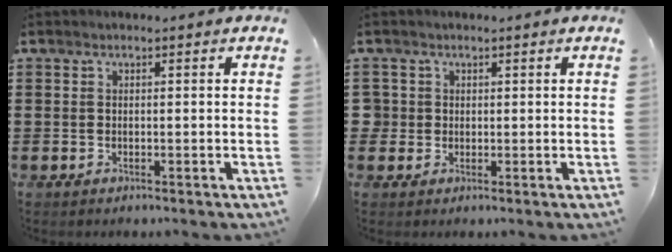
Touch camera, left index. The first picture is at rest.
{"total": 2.0, "force": [0.4, 2.0, 0.2], "torque": [-0.014, 0.009, 0.005]}